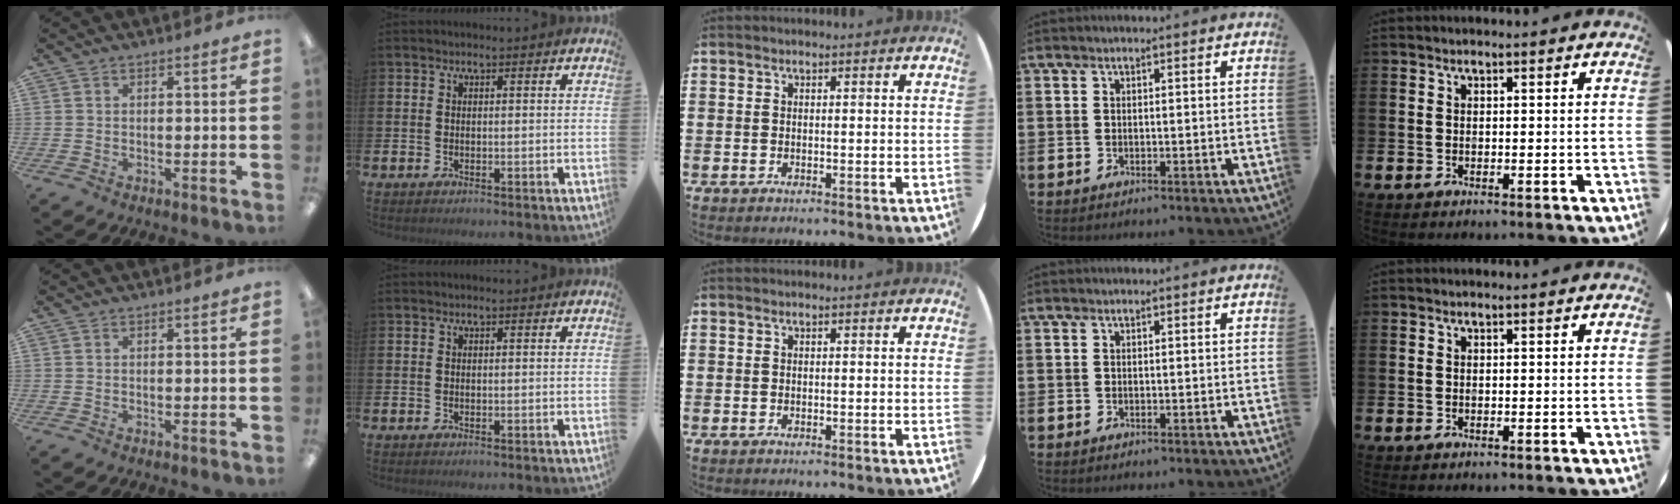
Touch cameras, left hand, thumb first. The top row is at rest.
{}